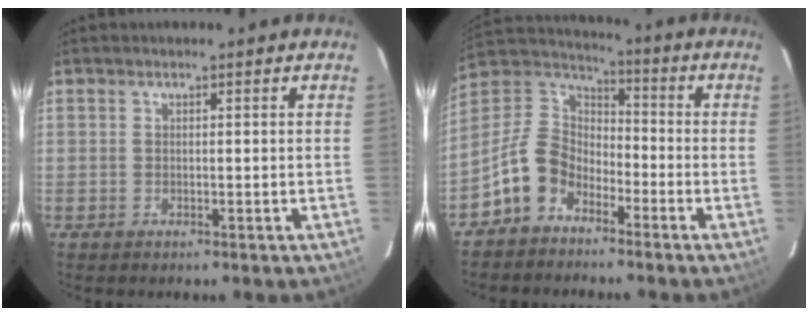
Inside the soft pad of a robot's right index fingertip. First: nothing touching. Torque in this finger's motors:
{"motor_torque": [0.48, -0.44, -0.44, -0.21]}